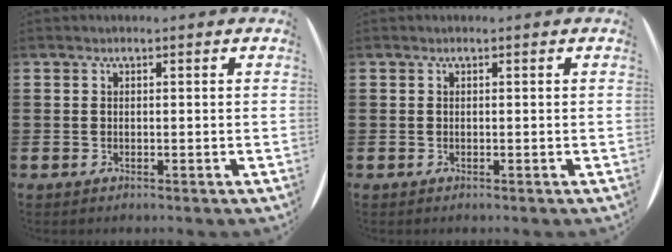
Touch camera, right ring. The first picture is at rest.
{"total": 0.0}